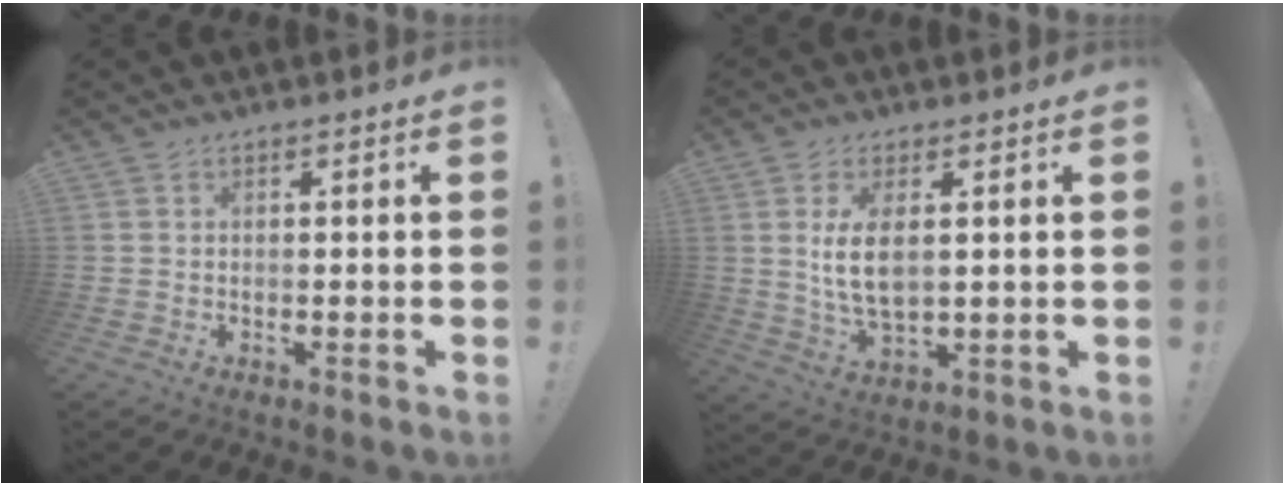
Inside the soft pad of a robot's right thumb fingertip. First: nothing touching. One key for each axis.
{"total": 8.7, "fx": 1.8, "fy": 4.0, "fz": 7.6, "tx": -0.144, "ty": -0.023, "tz": 0.026}